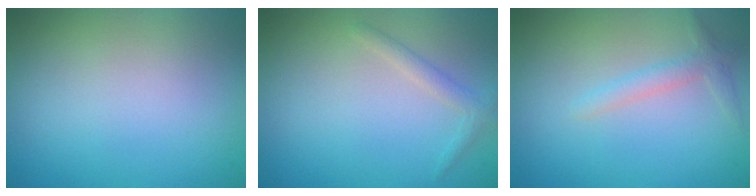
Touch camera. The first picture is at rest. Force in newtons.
{"total": 1.3, "press": 1.3, "slide": 0.1}
{"total": 1.6, "press": 1.6, "slide": 0.1}